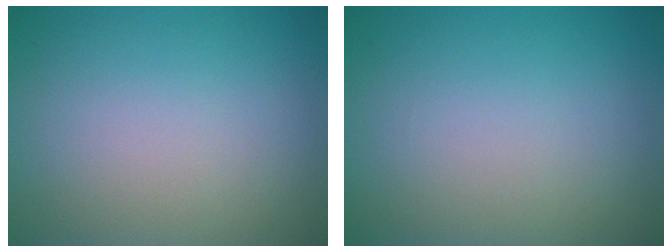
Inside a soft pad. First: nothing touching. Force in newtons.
{"total": 0.0}